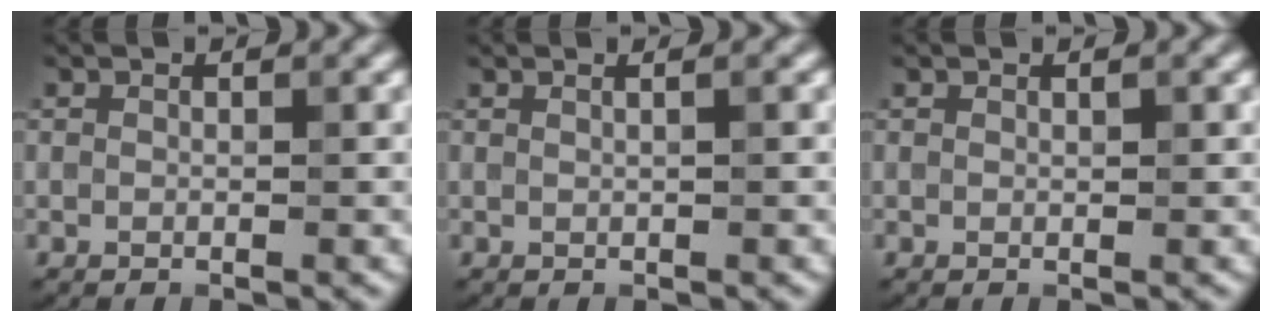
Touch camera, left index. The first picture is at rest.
{"total": 1.8, "force": [0.8, 0.9, 1.3], "torque": [-0.001, -0.001, -0.009]}
{"total": 0.0}